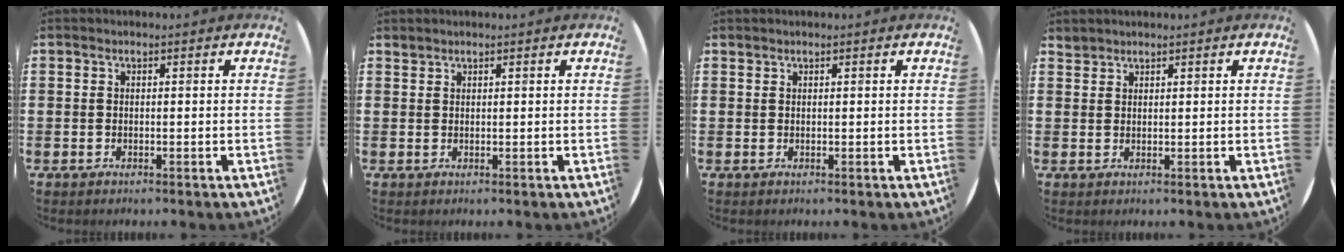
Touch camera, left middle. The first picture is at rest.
{"total": 0.6, "force": [0.6, 0.0, -0.1], "torque": [0.001, 0.002, 0.013]}
{"total": 0.0}
{"total": 1.2, "force": [1.2, 0.1, -0.2], "torque": [0.002, 0.000, 0.023]}